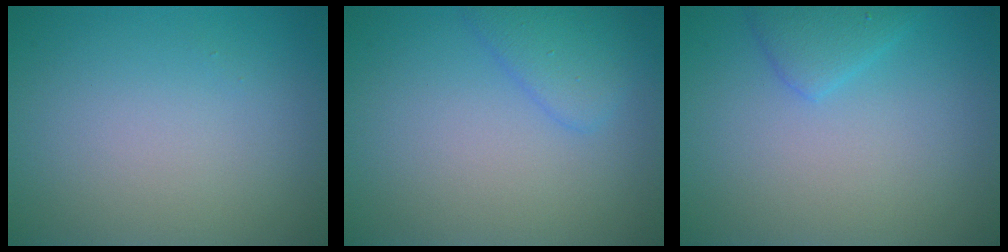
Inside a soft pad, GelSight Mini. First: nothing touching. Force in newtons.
{"total": 2.4, "press": 2.4, "slide": 0.1}
{"total": 2.0, "press": 2.0, "slide": 0.1}